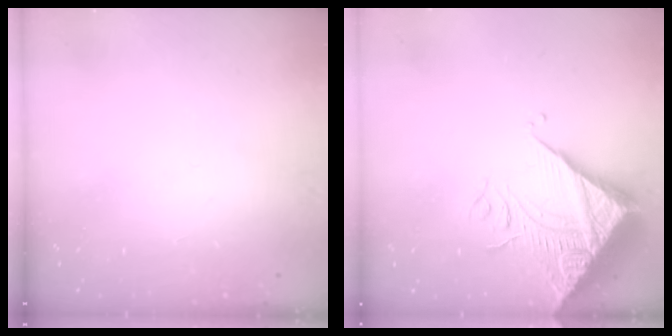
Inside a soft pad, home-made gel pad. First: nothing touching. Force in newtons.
{"total": 12.1, "press": 12.0, "slide": 1.2}